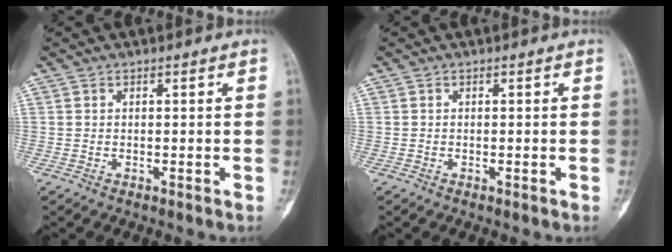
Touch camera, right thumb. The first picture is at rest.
{"total": 0.0}